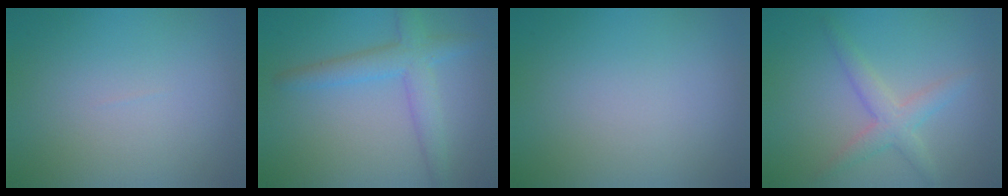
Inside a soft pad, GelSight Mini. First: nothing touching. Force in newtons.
{"total": 3.8, "press": 3.8, "slide": 0.1}
{"total": 0.0}
{"total": 2.8, "press": 2.8, "slide": 0.1}